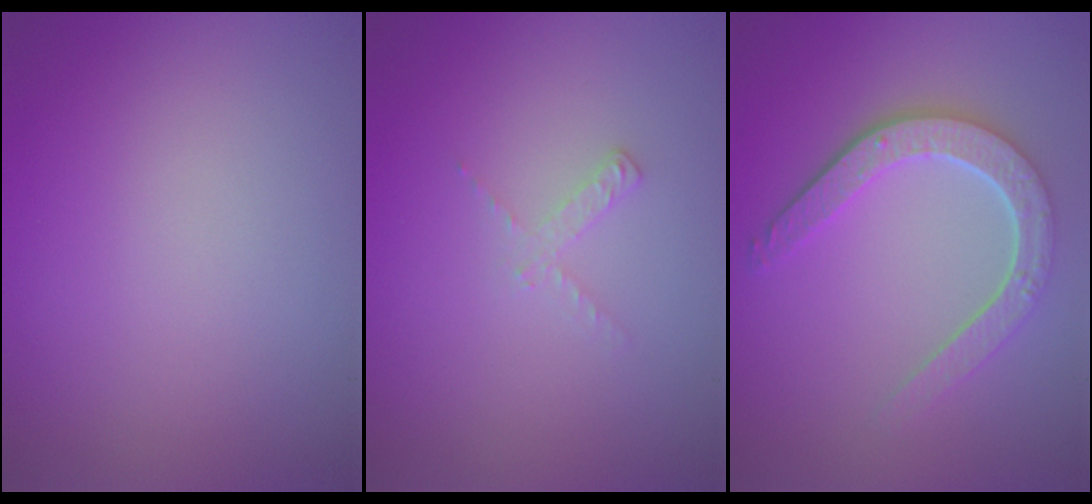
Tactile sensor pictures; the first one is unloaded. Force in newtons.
{"total": 1.1, "press": 1.1, "slide": 0.2}
{"total": 4.9, "press": 3.7, "slide": 3.1}